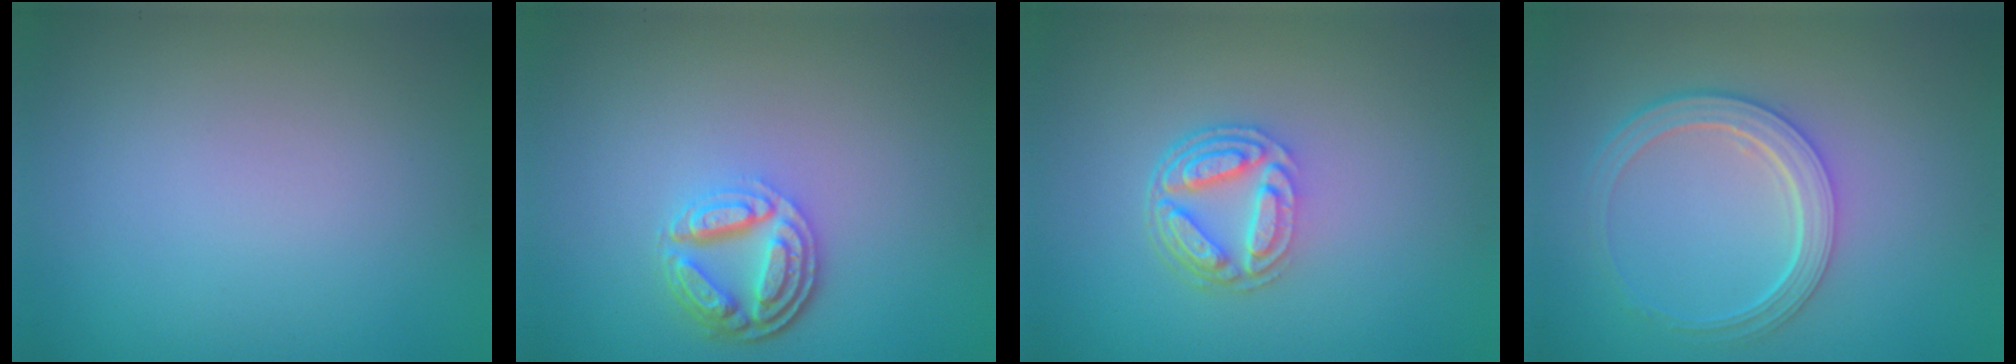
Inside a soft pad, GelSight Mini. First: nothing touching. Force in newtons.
{"total": 4.1, "press": 3.2, "slide": 2.6}
{"total": 4.4, "press": 3.3, "slide": 2.9}
{"total": 4.4, "press": 3.4, "slide": 2.8}